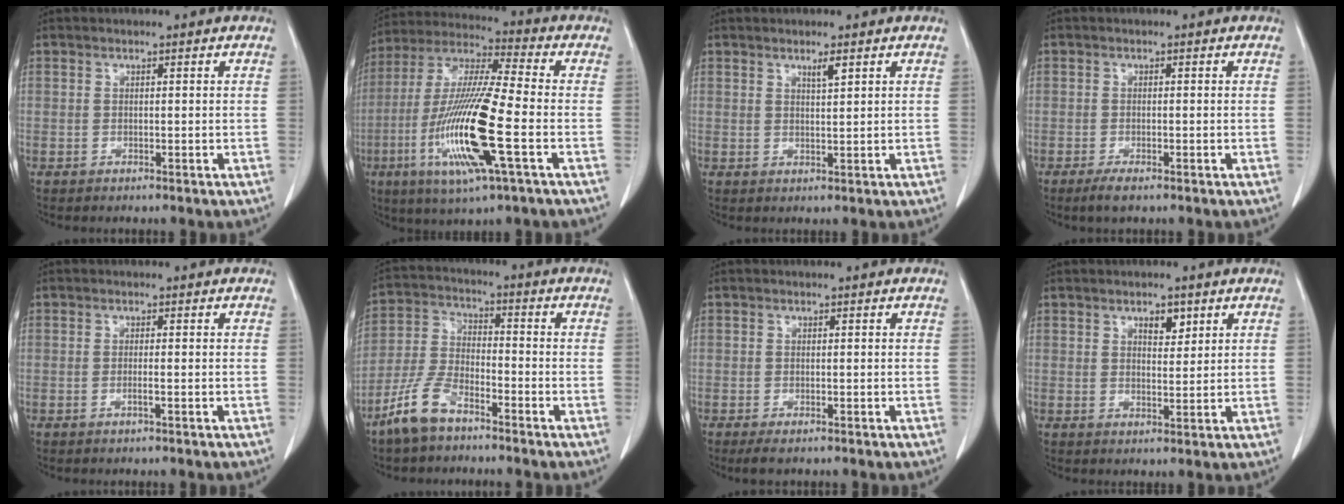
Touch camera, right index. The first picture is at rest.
{"total": 17.8, "force": [-5.1, 1.0, 17.1], "torque": [-0.354, -0.019, -0.097]}
{"total": 1.6, "force": [1.1, 0.1, 1.2], "torque": [-0.024, -0.003, 0.019]}
{"total": 2.2, "force": [-1.5, 0.4, 1.5], "torque": [-0.034, -0.005, -0.027]}
{"total": 1.0, "force": [-0.5, -0.2, 0.9], "torque": [-0.016, 0.000, -0.008]}
{"total": 8.4, "force": [-6.1, 3.2, 4.8], "torque": [-0.120, -0.005, -0.127]}
{"total": 2.0, "force": [-1.5, 0.5, 1.2], "torque": [-0.024, -0.006, -0.021]}
{"total": 3.0, "force": [1.7, 1.3, 2.1], "torque": [-0.031, -0.003, 0.028]}